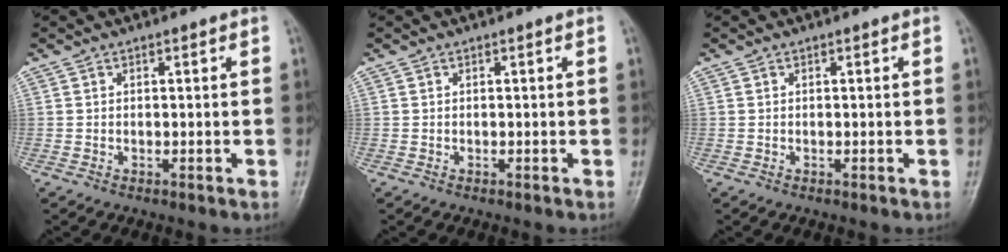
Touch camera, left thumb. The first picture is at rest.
{"total": 0.0}
{"total": 0.0}